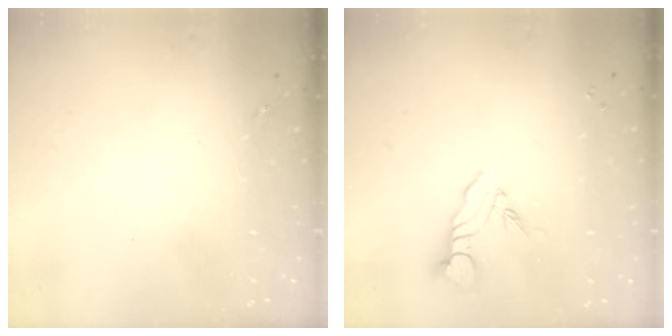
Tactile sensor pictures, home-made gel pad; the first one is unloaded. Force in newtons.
{"total": 6.9, "press": 6.9, "slide": 0.7}